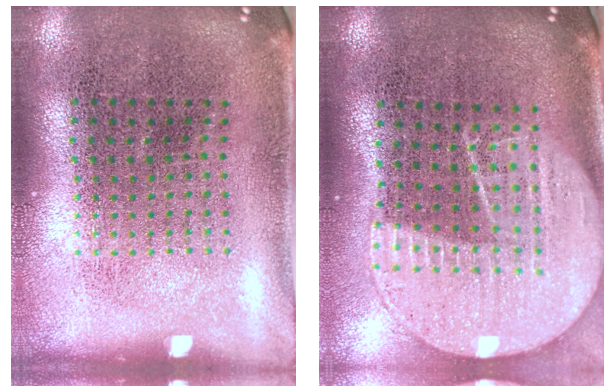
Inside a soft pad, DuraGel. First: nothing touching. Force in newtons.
{"total": 2.1, "press": 1.8, "slide": 1.1}